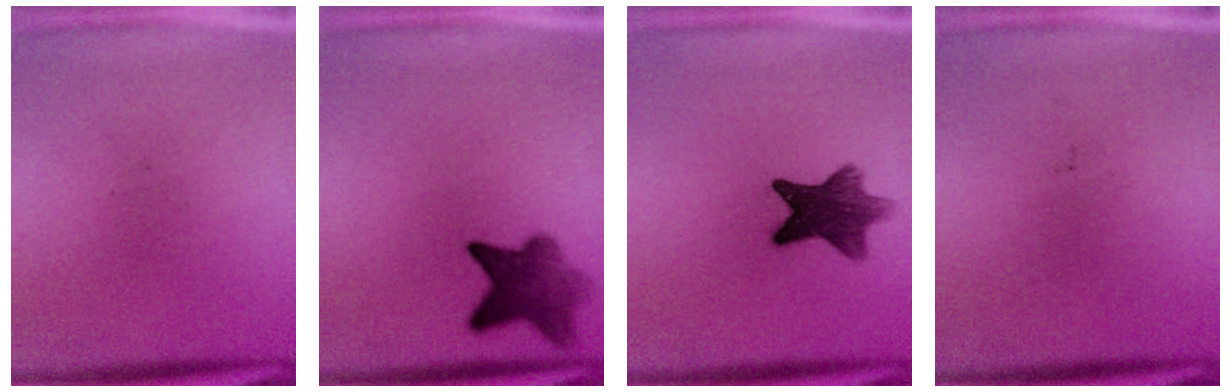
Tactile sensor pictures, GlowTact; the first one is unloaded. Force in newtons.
{"total": 6.8}
{"total": 9.3}
{"total": 0.0}